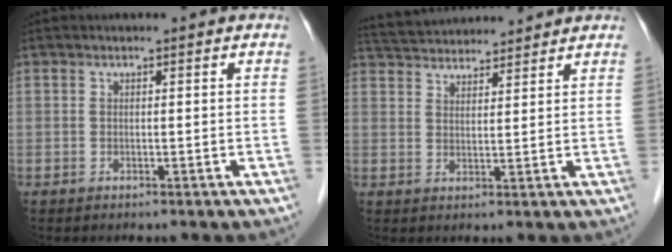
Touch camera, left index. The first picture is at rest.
{"total": 11.0, "force": [10.5, 1.7, 2.7], "torque": [-0.053, 0.038, 0.167]}